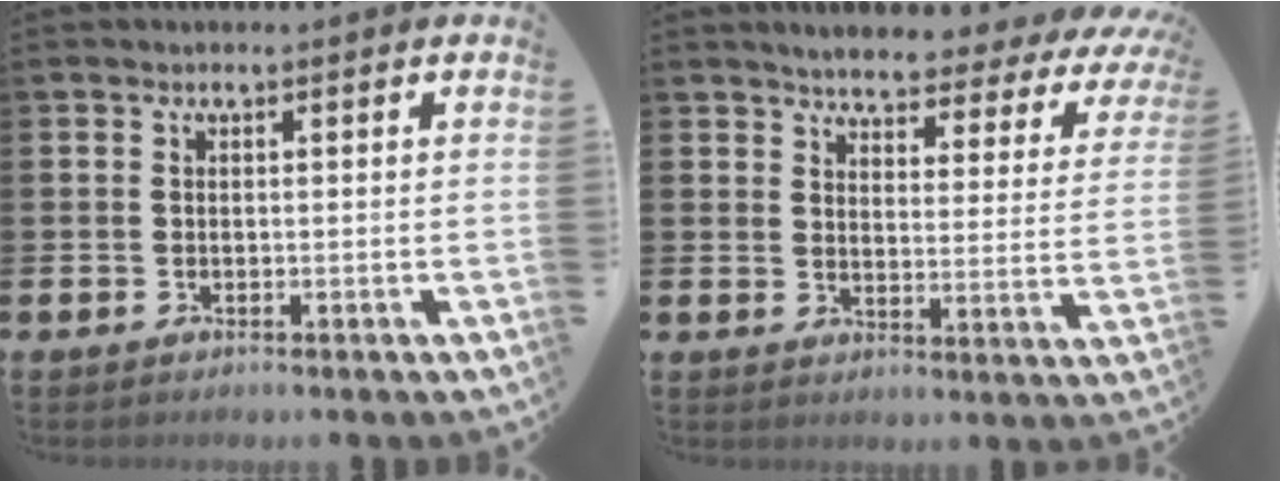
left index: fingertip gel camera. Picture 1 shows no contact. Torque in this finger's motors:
{"motor_torque": [1.08, -1.06, 0.52, 0.12]}